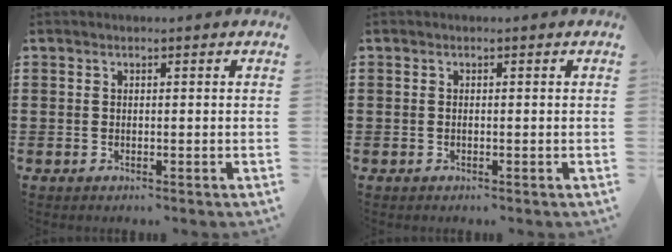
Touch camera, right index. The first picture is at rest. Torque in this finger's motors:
{"motor_torque": [0.65, 1.01, 0.06, 0.01]}